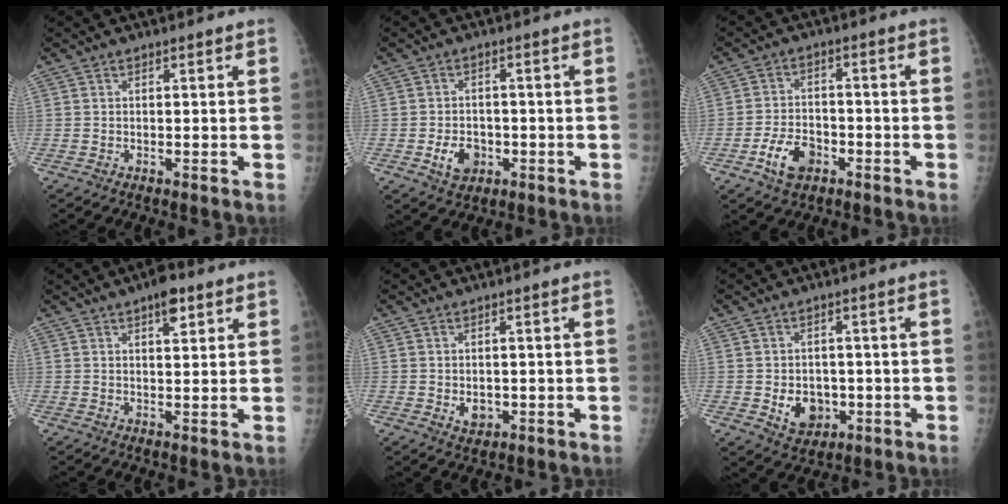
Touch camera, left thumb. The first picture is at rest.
{"total": 5.6, "force": [-1.9, 4.3, 3.1], "torque": [-0.036, 0.009, -0.026]}
{"total": 7.4, "force": [-3.6, 4.9, 4.4], "torque": [-0.065, 0.021, -0.061]}
{"total": 4.7, "force": [2.7, 1.9, 3.3], "torque": [-0.038, -0.010, 0.036]}
{"total": 3.1, "force": [-0.5, 2.4, 1.8], "torque": [-0.015, 0.000, 0.001]}
{"total": 6.8, "force": [-1.4, 5.4, 3.8], "torque": [-0.029, 0.002, -0.008]}